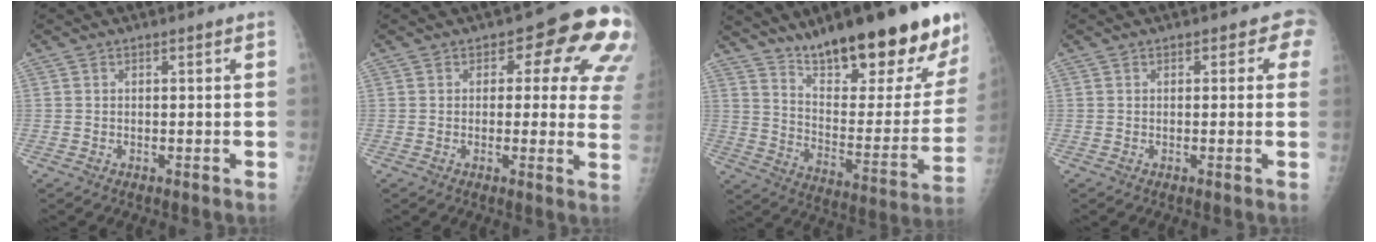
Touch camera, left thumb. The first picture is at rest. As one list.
[{"total": 13.6, "force": [4.7, 7.0, 10.7], "torque": [-0.065, -0.014, 0.036]}, {"total": 27.4, "force": [19.2, 6.9, 18.2], "torque": [-0.230, -0.094, 0.294]}, {"total": 2.6, "force": [0.9, 1.8, 1.6], "torque": [0.015, 0.004, 0.000]}]